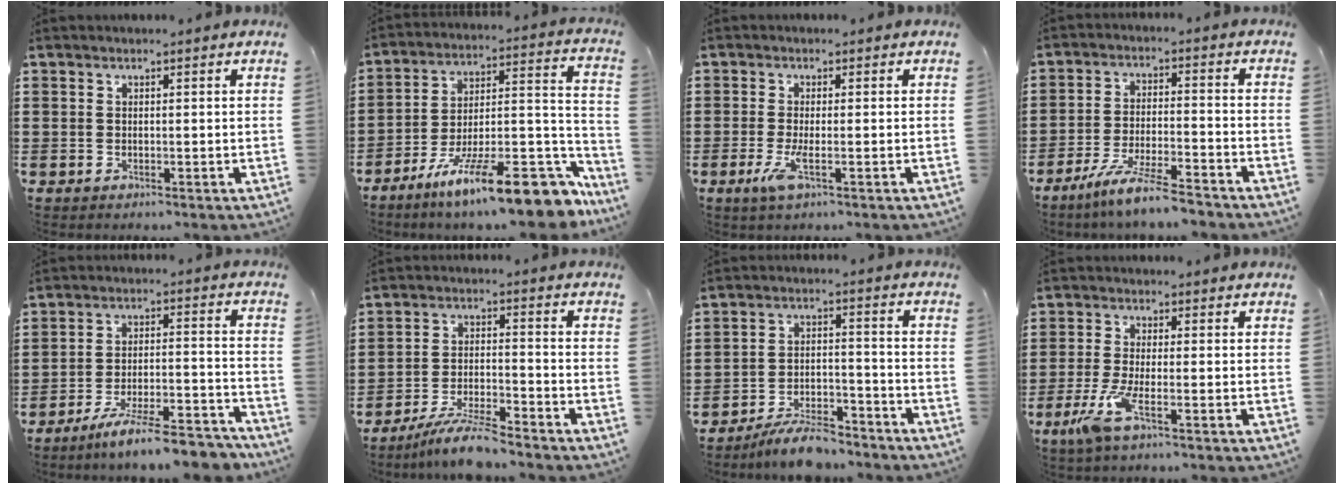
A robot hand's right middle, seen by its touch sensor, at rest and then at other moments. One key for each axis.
{"total": 17.0, "fx": -11.8, "fy": 3.0, "fz": 11.9, "tx": -0.170, "ty": 0.040, "tz": -0.193}
{"total": 3.4, "fx": -0.9, "fy": 0.4, "fz": 3.2, "tx": -0.070, "ty": -0.012, "tz": -0.019}
{"total": 7.1, "fx": -6.1, "fy": -0.1, "fz": 3.7, "tx": -0.082, "ty": -0.014, "tz": -0.118}
{"total": 9.1, "fx": -7.9, "fy": 0.1, "fz": 4.5, "tx": -0.073, "ty": 0.006, "tz": -0.148}
{"total": 6.9, "fx": -6.2, "fy": 0.2, "fz": 3.0, "tx": -0.065, "ty": -0.008, "tz": -0.117}
{"total": 6.8, "fx": -6.4, "fy": 1.1, "fz": 2.2, "tx": -0.037, "ty": 0.011, "tz": -0.120}
{"total": 5.1, "fx": -2.3, "fy": 0.7, "fz": 4.5, "tx": -0.110, "ty": -0.018, "tz": -0.048}